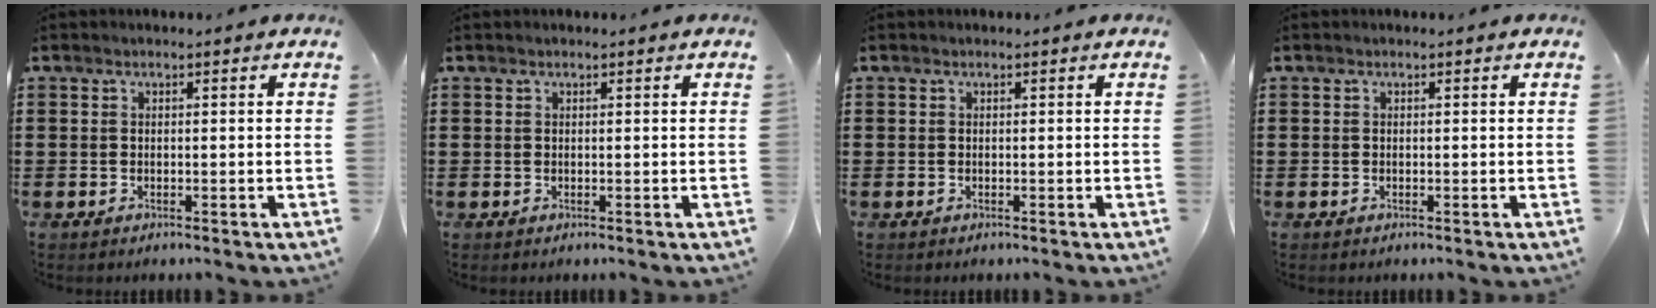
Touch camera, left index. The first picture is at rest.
{"total": 0.0}
{"total": 0.0}
{"total": 0.0}